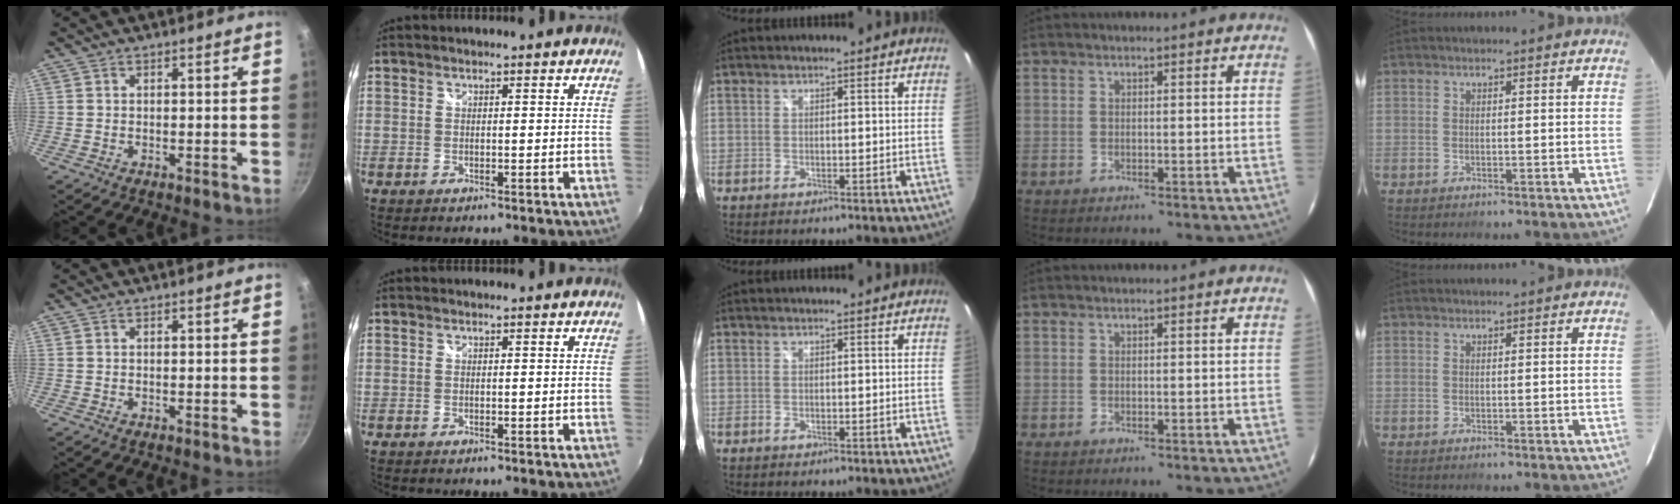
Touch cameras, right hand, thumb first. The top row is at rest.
{}